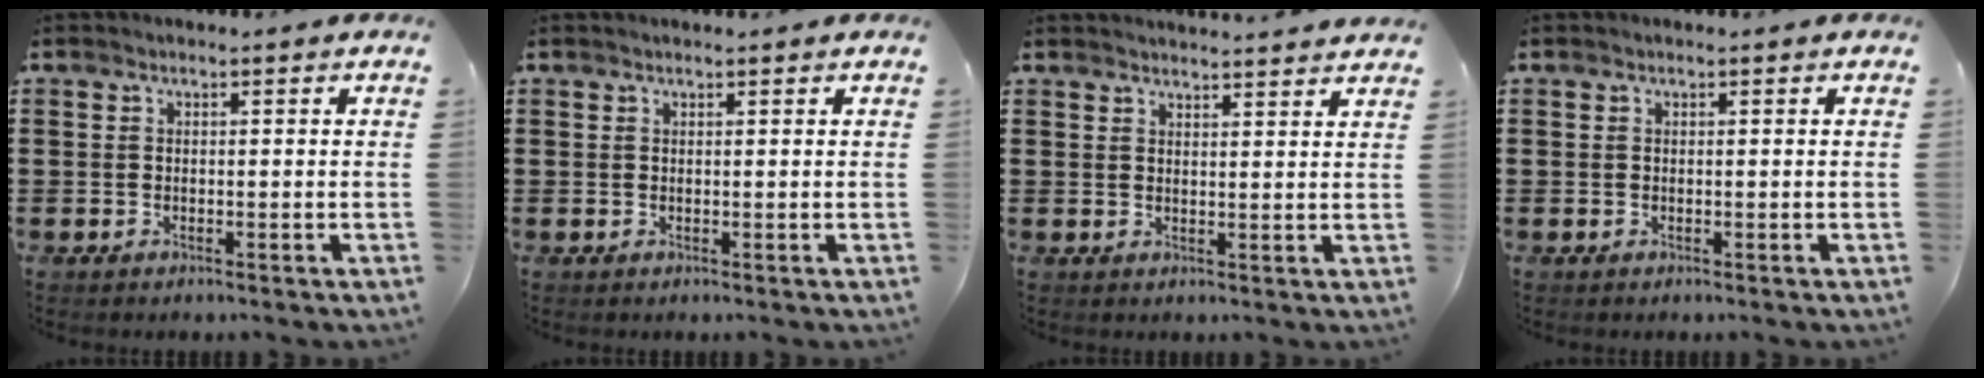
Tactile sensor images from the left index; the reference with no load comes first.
{"total": 0.0}
{"total": 2.3, "force": [2.2, -0.3, -0.1], "torque": [-0.005, -0.008, 0.043]}
{"total": 0.0}